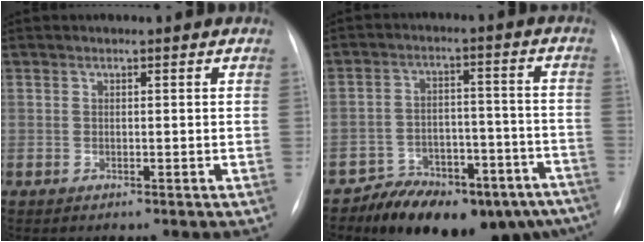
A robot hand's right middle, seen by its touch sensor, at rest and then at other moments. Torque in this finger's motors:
{"motor_torque": [1.06, -1.08, 0.26, 0.14]}